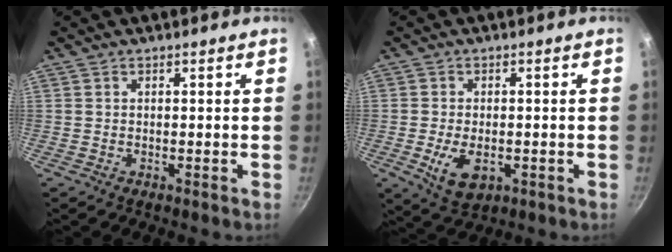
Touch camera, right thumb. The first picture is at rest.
{"total": 7.0, "force": [-1.8, 4.1, 5.4], "torque": [-0.091, -0.005, -0.022]}